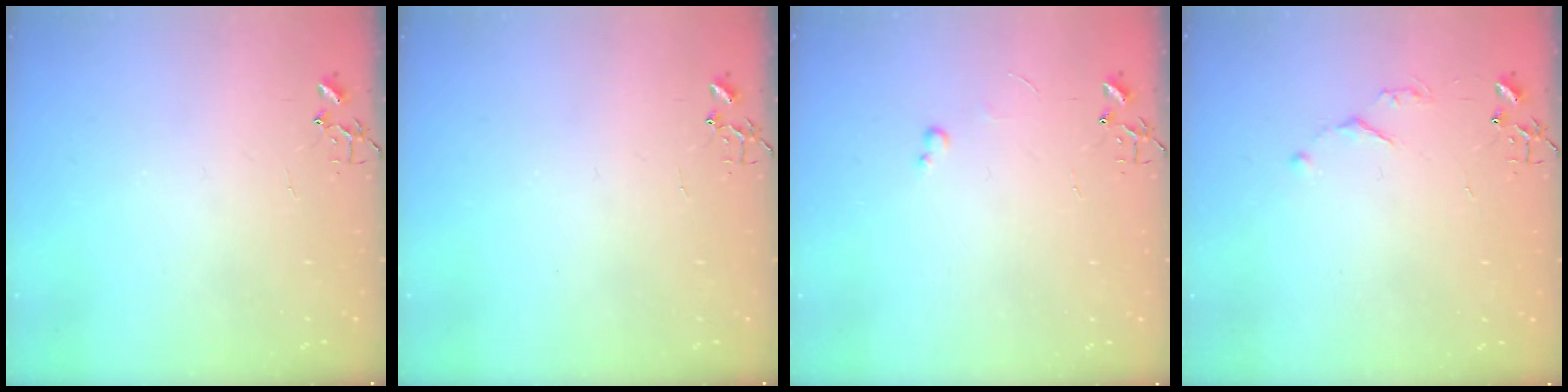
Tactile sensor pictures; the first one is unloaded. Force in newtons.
{"total": 0.0}
{"total": 2.6, "press": 2.6, "slide": 0.4}
{"total": 4.3, "press": 4.3, "slide": 0.7}